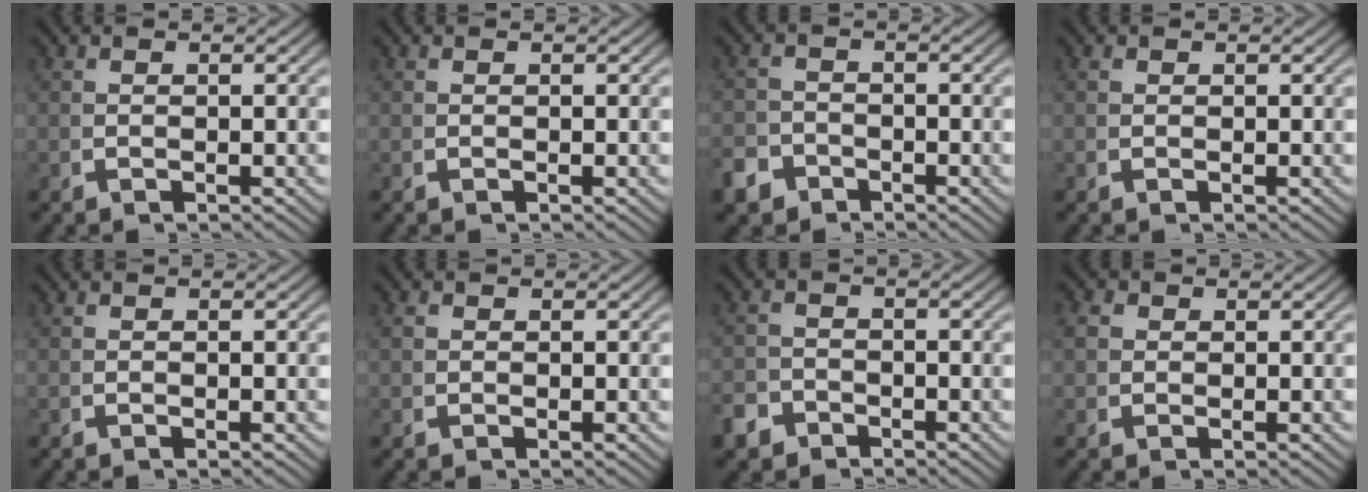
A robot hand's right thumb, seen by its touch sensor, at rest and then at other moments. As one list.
[{"total": 0.0}, {"total": 3.3, "force": [-2.7, 1.9, 0.2], "torque": [-0.002, -0.016, -0.042]}, {"total": 0.5, "force": [0.2, 0.5, 0.1], "torque": [-0.005, -0.005, 0.008]}, {"total": 0.0}, {"total": 0.9, "force": [0.4, 0.7, 0.3], "torque": [-0.011, -0.007, 0.013]}, {"total": 2.7, "force": [-2.3, 1.4, 0.1], "torque": [0.001, -0.013, -0.037]}, {"total": 1.8, "force": [0.7, 1.5, 0.6], "torque": [-0.020, -0.008, 0.017]}]